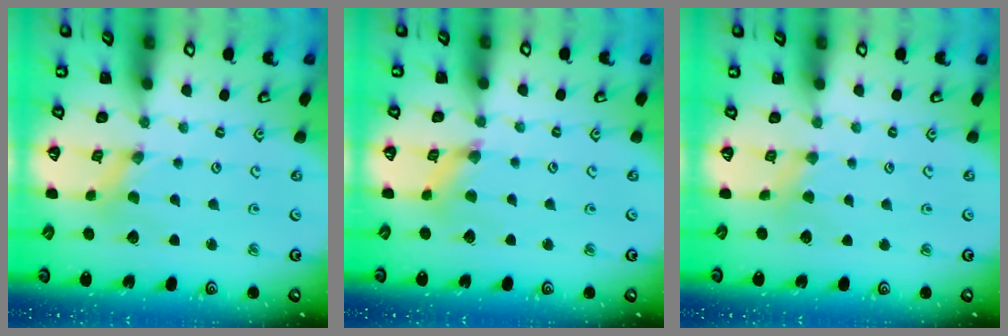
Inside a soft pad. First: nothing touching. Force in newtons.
{"total": 2.9, "press": 2.9, "slide": 0.3}
{"total": 3.0, "press": 3.0, "slide": 0.5}